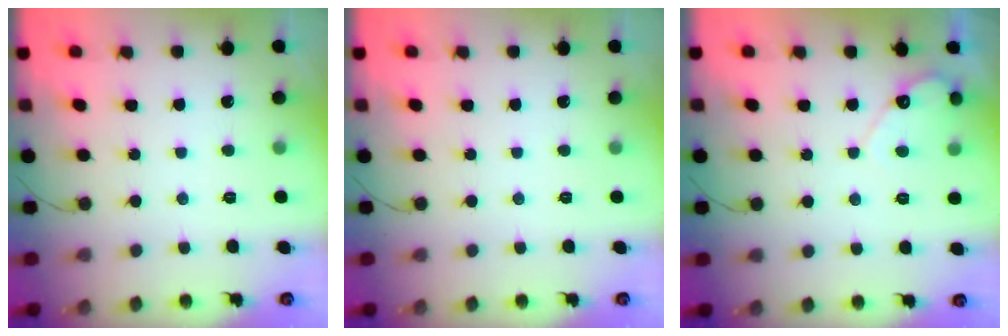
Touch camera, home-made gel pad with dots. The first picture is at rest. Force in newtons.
{"total": 0.0}
{"total": 4.7, "press": 4.7, "slide": 0.3}